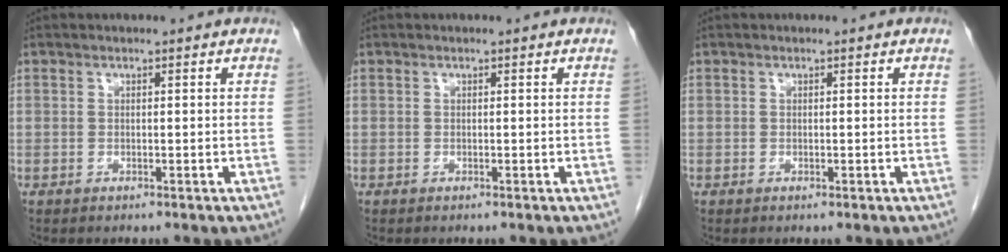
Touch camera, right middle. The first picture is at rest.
{"total": 0.0}
{"total": 0.0}